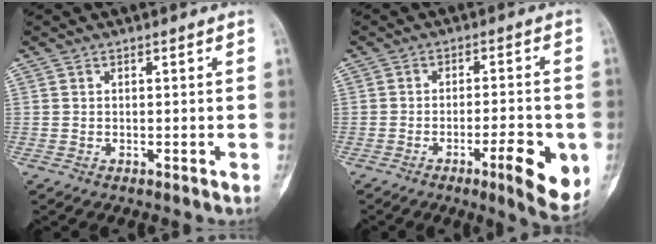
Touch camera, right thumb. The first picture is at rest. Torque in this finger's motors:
{"motor_torque": [-0.49, -0.02, 0.14, 0.49, 0.00]}